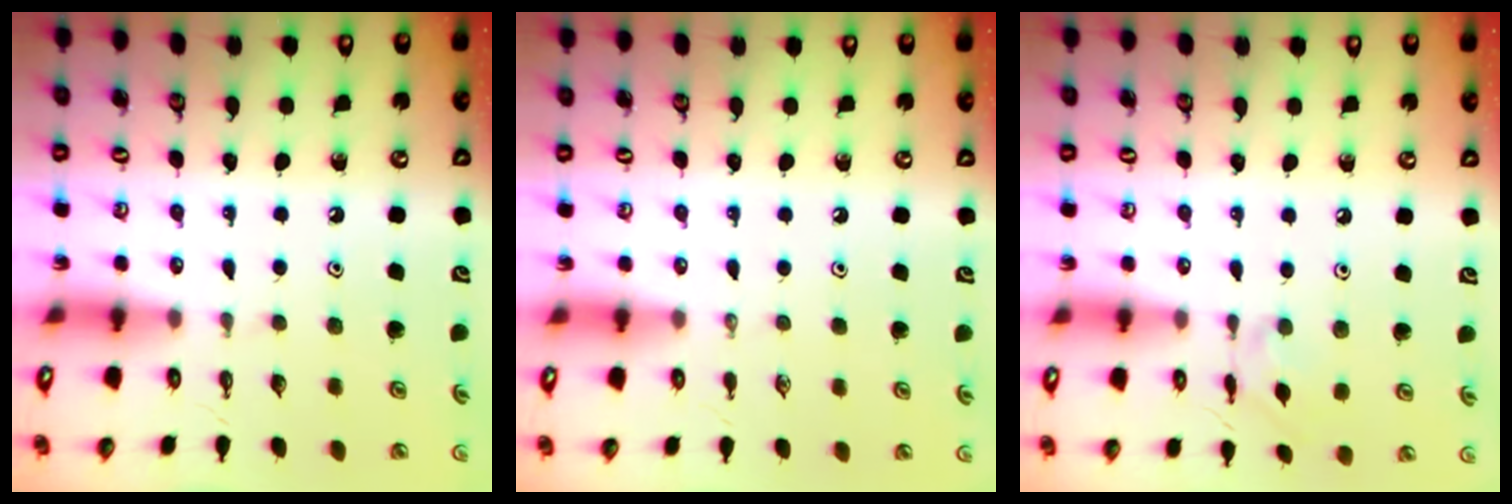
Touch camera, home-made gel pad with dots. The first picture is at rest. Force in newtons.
{"total": 0.0}
{"total": 2.1, "press": 2.1, "slide": 0.3}